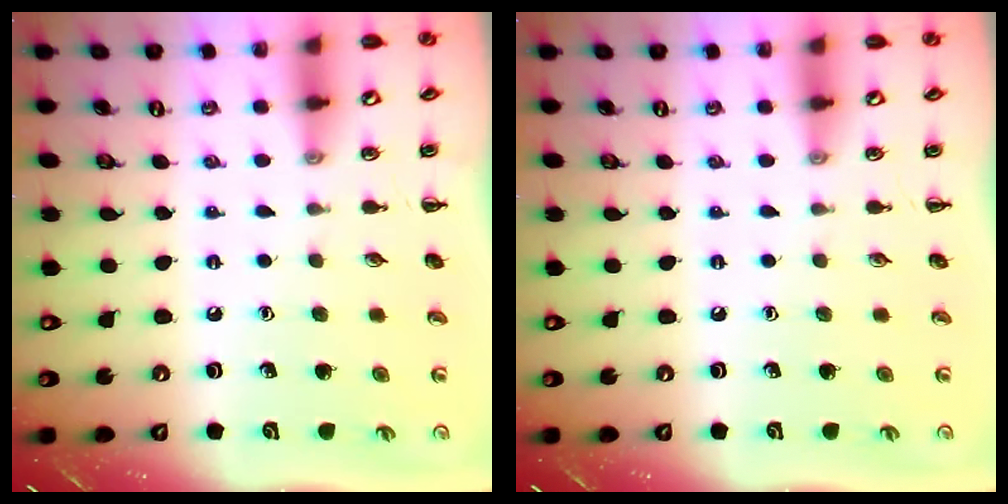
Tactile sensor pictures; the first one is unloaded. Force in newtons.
{"total": 0.0}